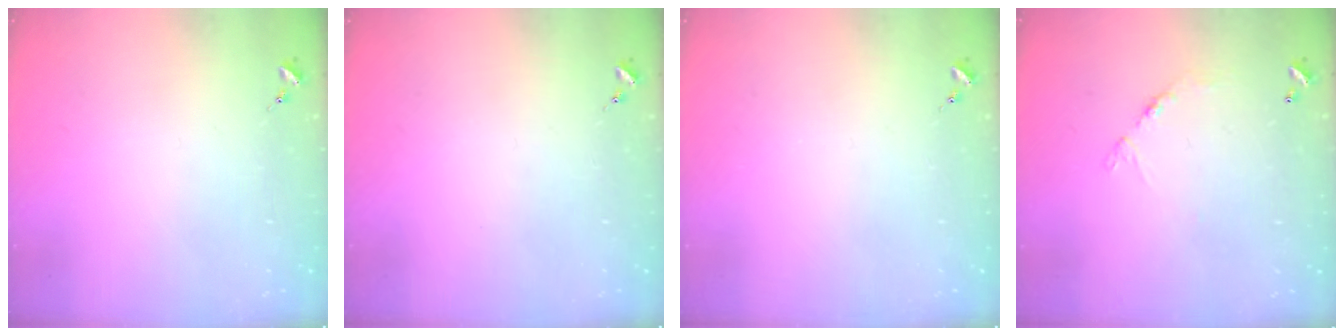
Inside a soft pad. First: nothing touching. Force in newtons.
{"total": 0.0}
{"total": 0.0}
{"total": 5.9, "press": 5.9, "slide": 0.4}